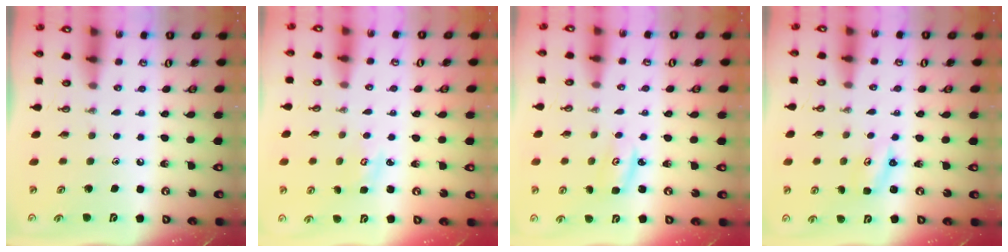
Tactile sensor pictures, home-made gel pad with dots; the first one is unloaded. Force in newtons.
{"total": 2.3, "press": 2.2, "slide": 0.3}
{"total": 2.8, "press": 2.8, "slide": 0.3}
{"total": 2.7, "press": 2.7, "slide": 0.3}